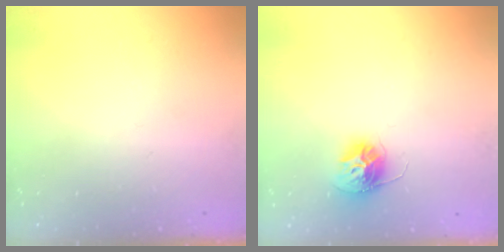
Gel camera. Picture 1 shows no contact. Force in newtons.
{"total": 11.4, "press": 11.3, "slide": 0.8}